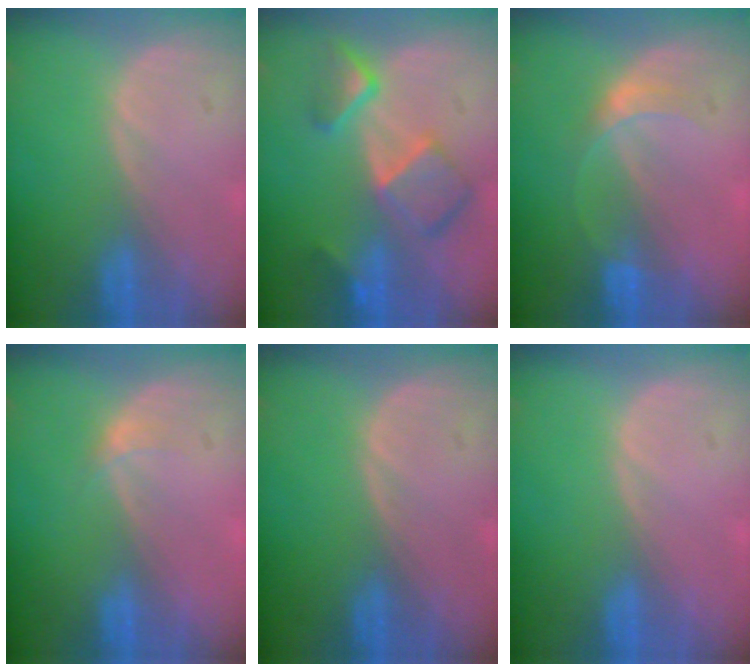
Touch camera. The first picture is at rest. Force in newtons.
{"total": 7.9, "press": 6.9, "slide": 3.9}
{"total": 2.9, "press": 2.9, "slide": 0.1}
{"total": 1.0, "press": 1.0, "slide": 0.1}
{"total": 0.0}
{"total": 0.0}